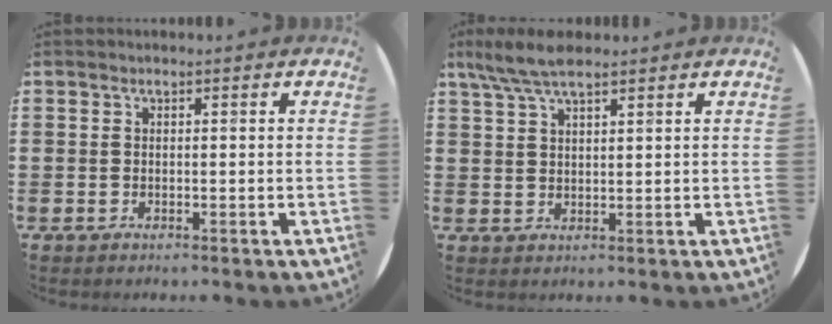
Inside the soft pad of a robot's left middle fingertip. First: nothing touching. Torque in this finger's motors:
{"motor_torque": [0.87, -0.78, 0.10, 0.07]}